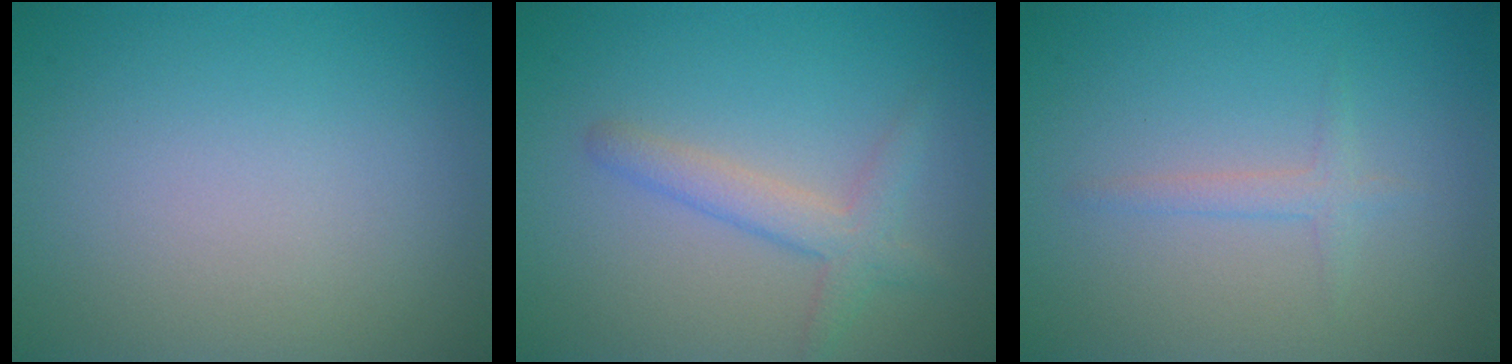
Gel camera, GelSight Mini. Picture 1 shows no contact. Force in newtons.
{"total": 2.7, "press": 2.6, "slide": 0.1}
{"total": 1.2, "press": 1.2, "slide": 0.1}